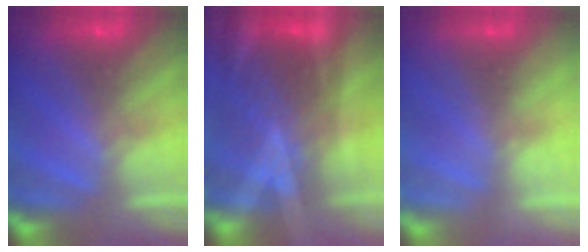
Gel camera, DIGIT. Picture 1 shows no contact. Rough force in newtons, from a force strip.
{"total": 2.9}
{"total": 2.2}